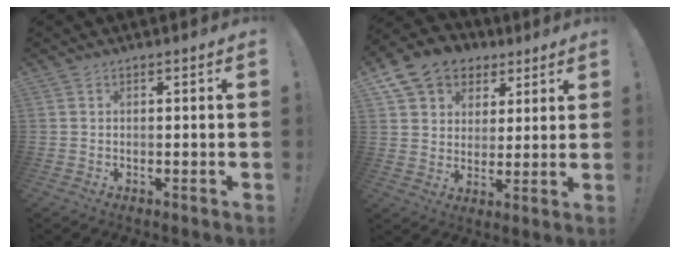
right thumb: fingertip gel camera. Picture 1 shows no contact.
{"total": 12.4, "force": [7.0, 9.4, 4.0], "torque": [-0.063, -0.041, 0.139]}